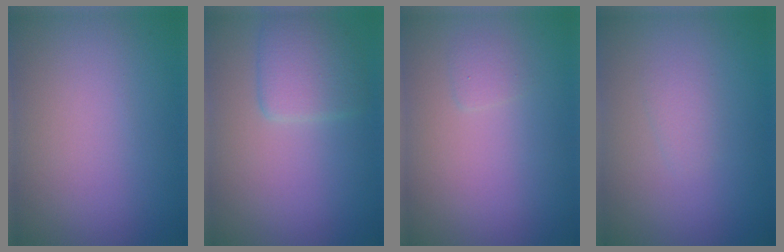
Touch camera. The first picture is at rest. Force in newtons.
{"total": 2.8, "press": 2.8, "slide": 0.1}
{"total": 0.7, "press": 0.7, "slide": 0.1}
{"total": 0.9, "press": 0.9, "slide": 0.1}